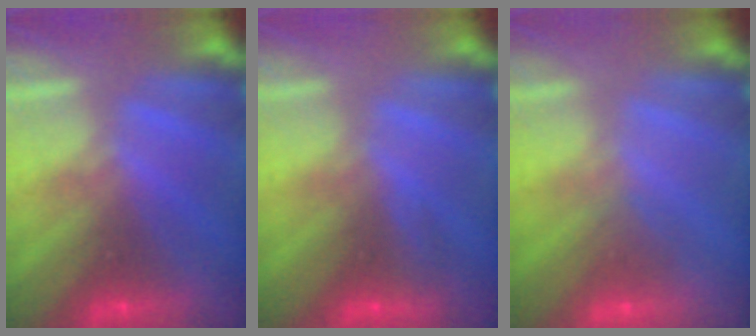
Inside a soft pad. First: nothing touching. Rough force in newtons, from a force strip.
{"total": 3.0}
{"total": 2.8}